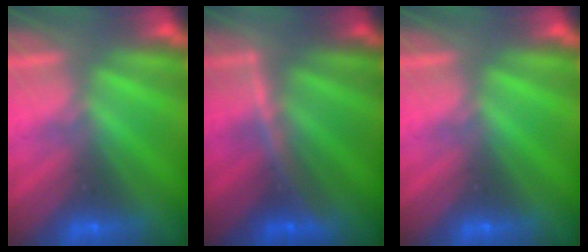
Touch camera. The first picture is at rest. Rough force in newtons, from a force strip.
{"total": 3.1}
{"total": 0.0}